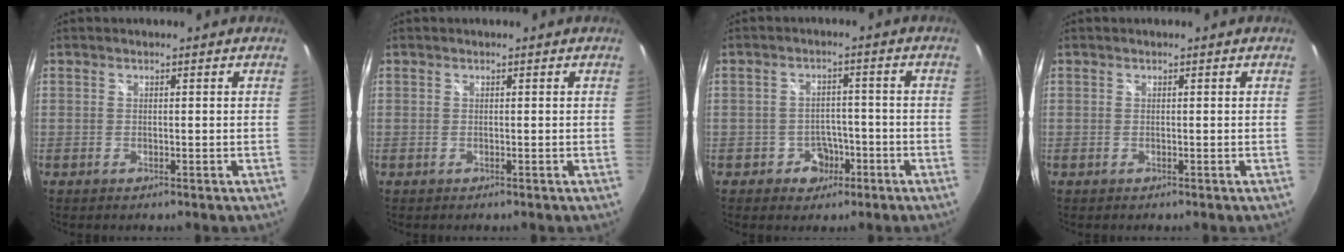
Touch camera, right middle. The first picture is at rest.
{"total": 0.0}
{"total": 4.6, "force": [-2.4, 3.8, 1.2], "torque": [-0.032, 0.012, -0.025]}
{"total": 0.0}